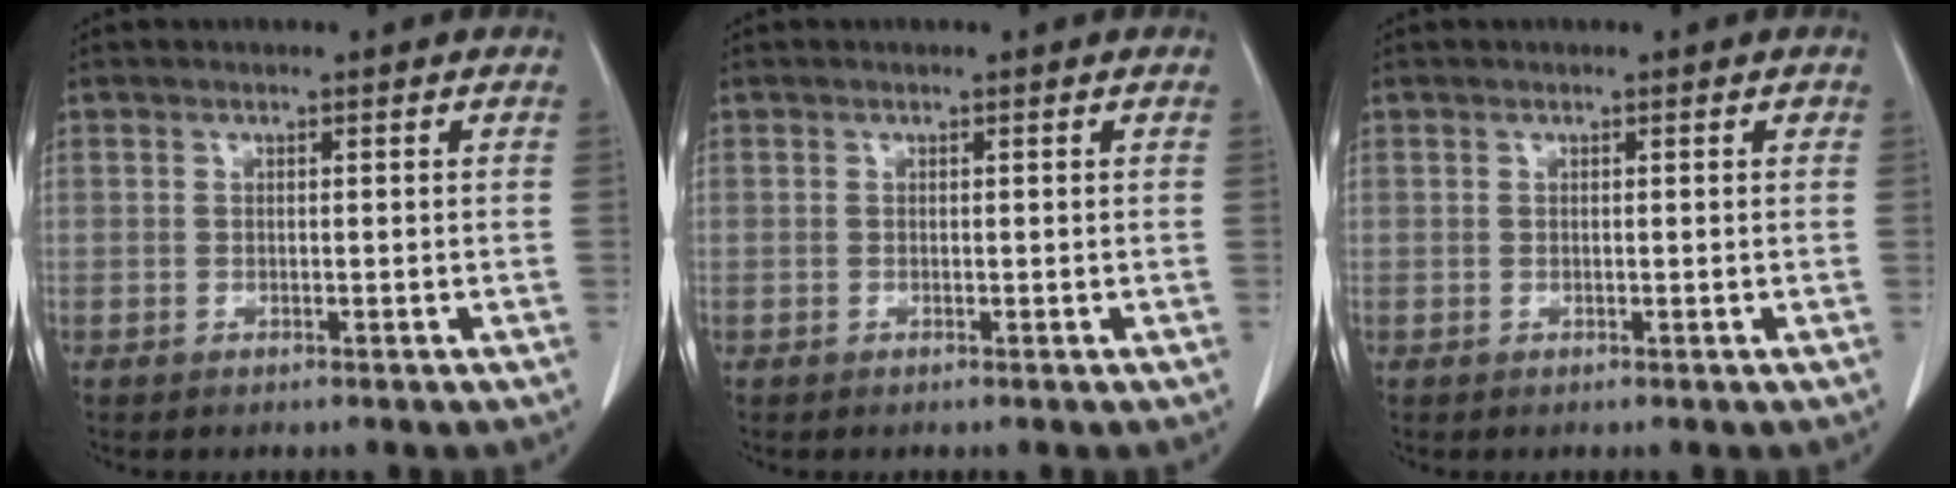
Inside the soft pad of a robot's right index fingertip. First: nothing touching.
{"total": 0.0}
{"total": 0.0}